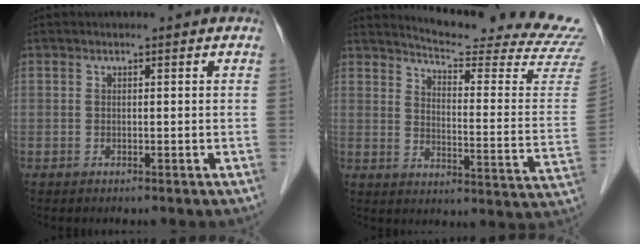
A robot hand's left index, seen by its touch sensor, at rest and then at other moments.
{"total": 21.0, "force": [20.3, -0.9, 5.3], "torque": [-0.084, -0.136, 0.237]}